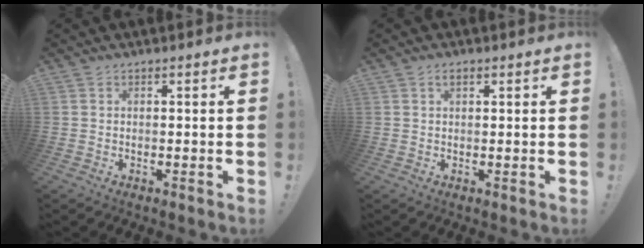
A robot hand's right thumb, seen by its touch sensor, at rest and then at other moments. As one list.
[{"total": 1.7, "force": [0.9, 0.9, 1.1], "torque": [-0.023, 0.003, 0.015]}]